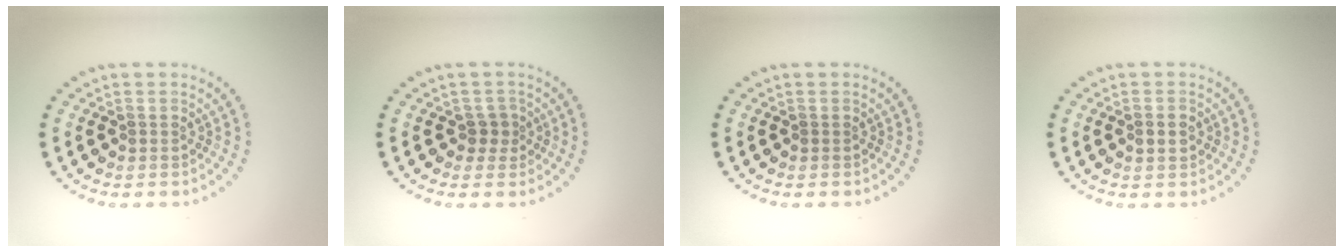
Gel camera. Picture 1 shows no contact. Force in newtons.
{"total": 1.4, "press": 1.1, "slide": 0.9}
{"total": 0.0}
{"total": 1.0, "press": 1.0, "slide": 0.0}